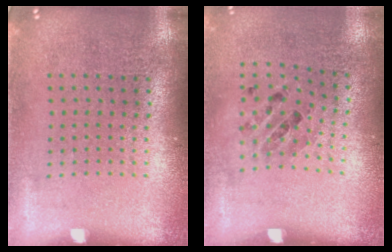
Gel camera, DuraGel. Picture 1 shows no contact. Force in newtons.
{"total": 0.9, "press": 0.8, "slide": 0.5}